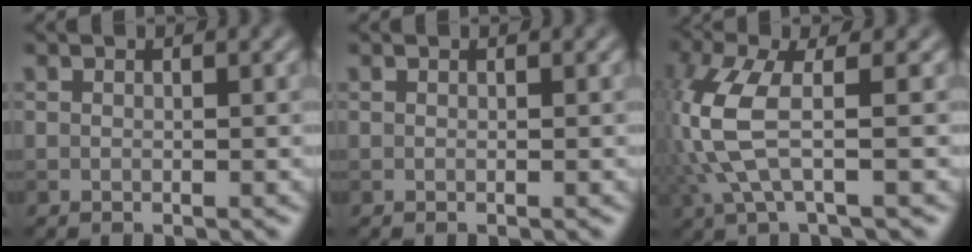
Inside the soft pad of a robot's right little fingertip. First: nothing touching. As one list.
[{"total": 0.0}, {"total": 5.9, "force": [-0.3, 1.7, 5.6], "torque": [-0.152, 0.002, -0.003]}]